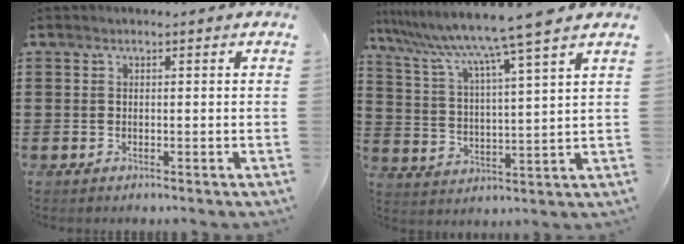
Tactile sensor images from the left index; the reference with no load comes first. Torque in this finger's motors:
{"motor_torque": [1.80, -0.34, 1.05, 0.21]}